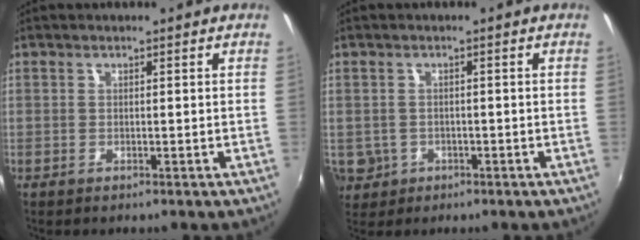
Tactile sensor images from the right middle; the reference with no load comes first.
{"total": 6.0, "force": [-1.5, 5.5, 1.9], "torque": [-0.056, -0.004, -0.012]}